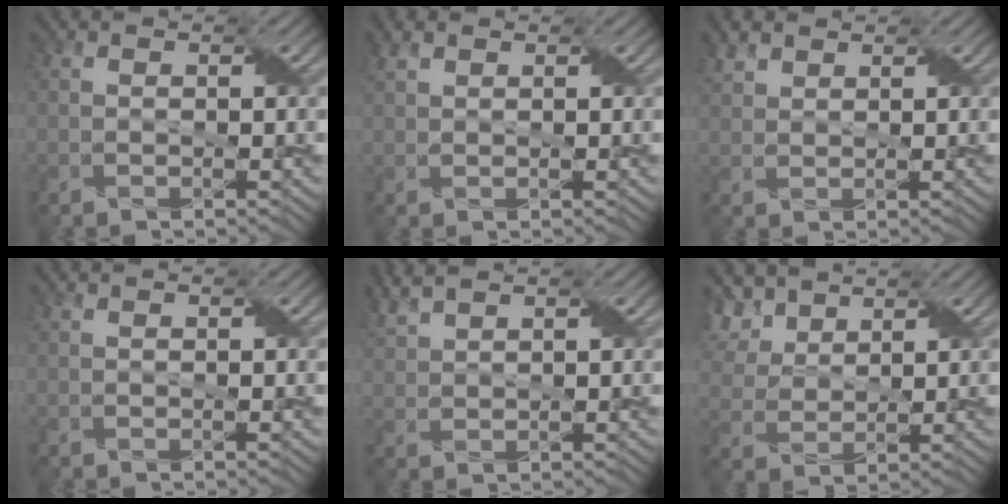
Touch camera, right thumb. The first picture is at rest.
{"total": 1.7, "force": [1.3, 0.8, 0.8], "torque": [-0.023, 0.009, 0.031]}
{"total": 2.7, "force": [2.1, 1.4, 1.0], "torque": [-0.031, 0.009, 0.045]}
{"total": 0.0}
{"total": 3.2, "force": [2.8, 0.4, 1.5], "torque": [-0.045, 0.014, 0.062]}
{"total": 5.9, "force": [4.3, 3.2, 2.6], "torque": [-0.081, 0.009, 0.094]}